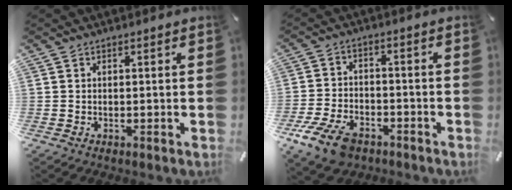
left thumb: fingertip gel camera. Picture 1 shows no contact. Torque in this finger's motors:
{"motor_torque": [-0.08, 0.54, 0.29, 0.15, 0.12]}